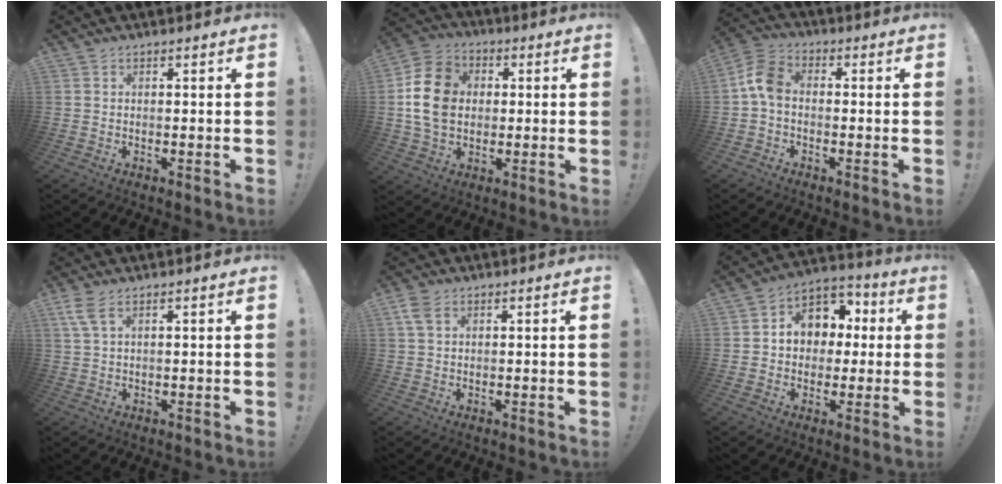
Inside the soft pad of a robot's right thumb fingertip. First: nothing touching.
{"total": 15.6, "force": [1.2, 12.3, 9.4], "torque": [-0.158, 0.009, 0.027]}
{"total": 8.3, "force": [-0.2, 5.5, 6.2], "torque": [-0.122, 0.013, 0.003]}
{"total": 4.1, "force": [2.1, 1.1, 3.3], "torque": [-0.071, 0.000, 0.039]}
{"total": 4.0, "force": [1.9, 2.2, 2.7], "torque": [-0.049, -0.001, 0.037]}
{"total": 10.6, "force": [2.0, 9.1, 4.9], "torque": [-0.072, -0.005, 0.047]}